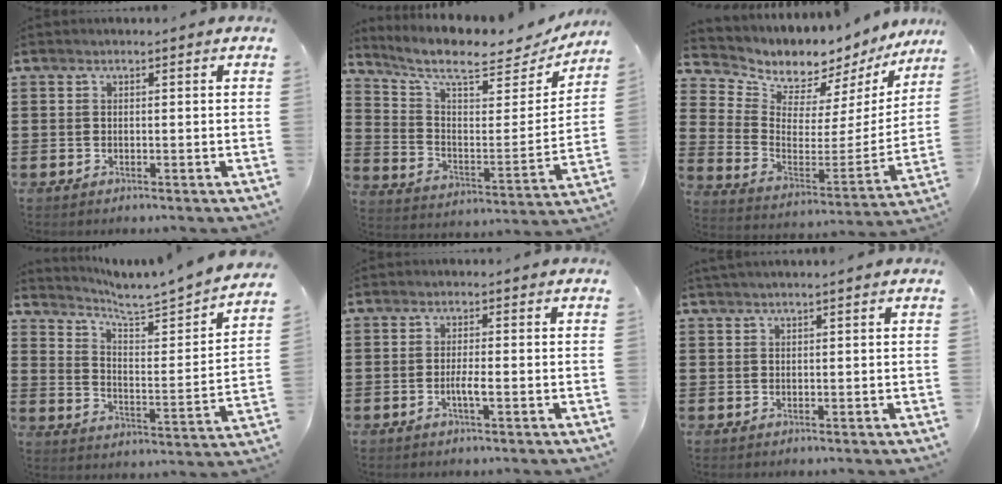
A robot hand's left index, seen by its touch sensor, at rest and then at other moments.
{"total": 9.0, "force": [7.3, 2.1, 4.7], "torque": [-0.117, -0.045, 0.123]}
{"total": 5.6, "force": [5.3, 1.9, -0.2], "torque": [-0.030, -0.062, 0.087]}
{"total": 3.4, "force": [3.3, -0.4, 0.8], "torque": [-0.032, -0.043, 0.041]}
{"total": 2.3, "force": [-0.7, 0.2, 2.2], "torque": [-0.039, -0.001, -0.012]}
{"total": 1.0, "force": [0.9, -0.1, 0.5], "torque": [-0.010, 0.000, 0.017]}